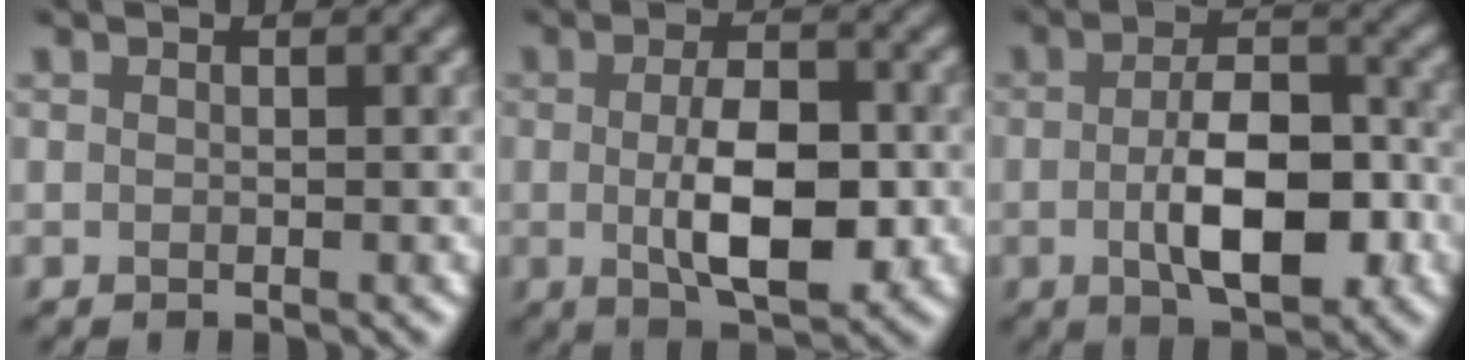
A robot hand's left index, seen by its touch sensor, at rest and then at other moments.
{"total": 6.6, "force": [-0.6, 3.0, 5.8], "torque": [-0.101, -0.007, -0.008]}
{"total": 7.6, "force": [-1.6, 3.4, 6.6], "torque": [-0.112, -0.001, -0.028]}